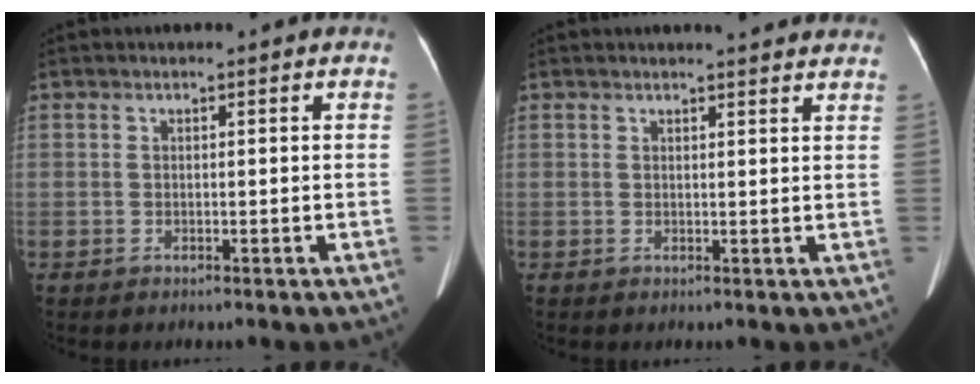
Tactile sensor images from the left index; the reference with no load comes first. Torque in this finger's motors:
{"motor_torque": [0.12, -0.14, 0.00, -0.01]}